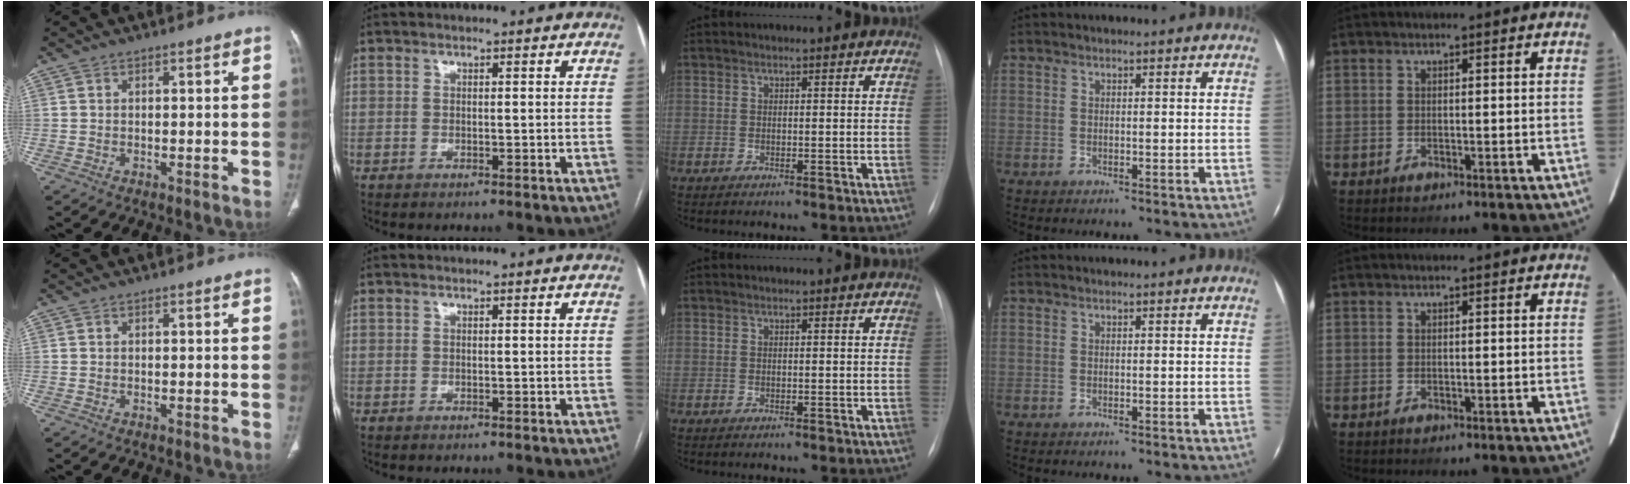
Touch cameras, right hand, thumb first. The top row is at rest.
{}